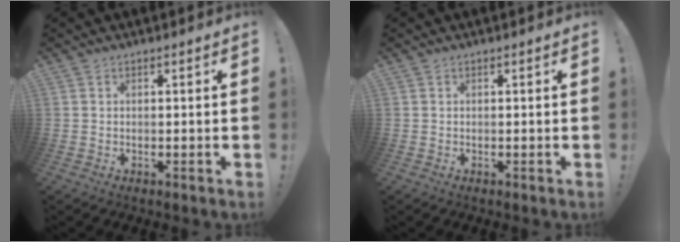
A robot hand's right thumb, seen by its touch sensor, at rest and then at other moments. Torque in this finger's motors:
{"motor_torque": [0.00, 0.00, 0.00, 0.05, 0.00]}